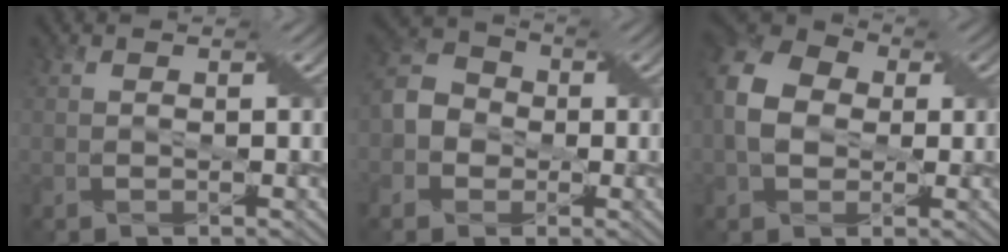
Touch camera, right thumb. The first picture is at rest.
{"total": 5.2, "force": [-1.2, 4.7, 2.0], "torque": [-0.056, 0.009, -0.037]}
{"total": 8.1, "force": [-0.2, 6.5, 4.9], "torque": [-0.130, 0.011, -0.016]}